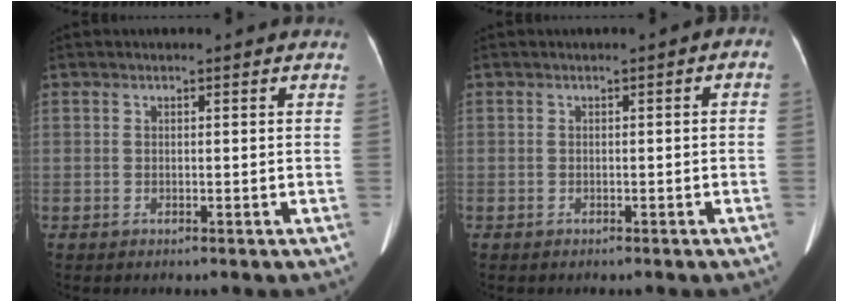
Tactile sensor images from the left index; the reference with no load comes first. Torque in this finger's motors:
{"motor_torque": [-0.25, -0.86, -0.09, -0.13]}